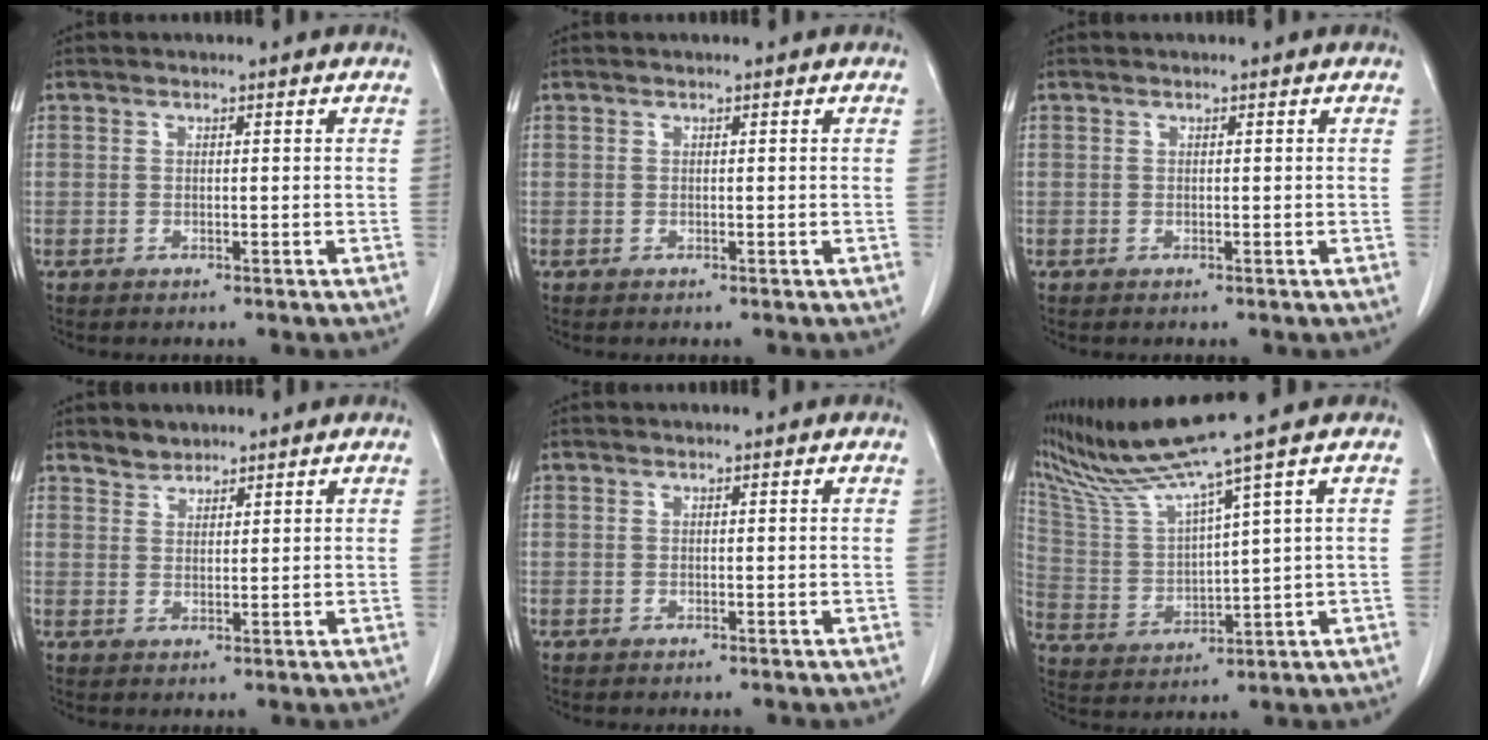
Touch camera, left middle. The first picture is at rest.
{"total": 0.0}
{"total": 0.0}
{"total": 2.3, "force": [2.0, 1.0, 0.0], "torque": [0.001, 0.003, 0.036]}
{"total": 0.0}
{"total": 10.2, "force": [8.4, -2.9, 4.9], "torque": [-0.104, -0.010, 0.169]}